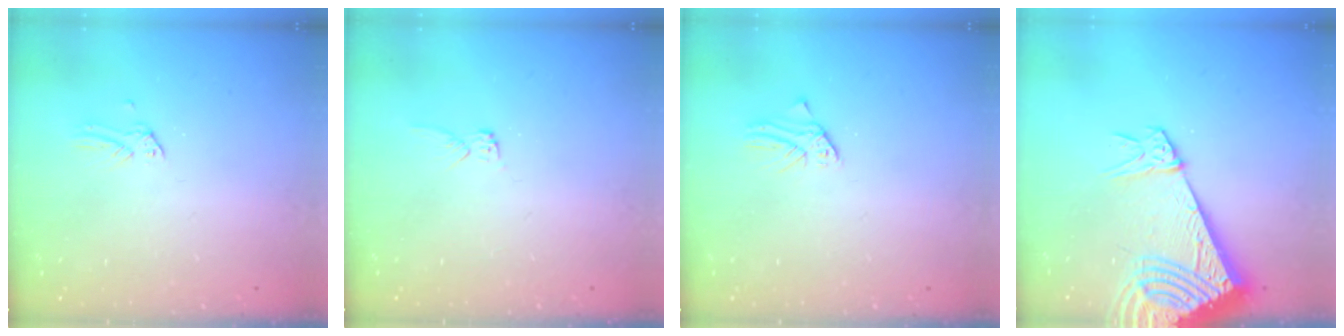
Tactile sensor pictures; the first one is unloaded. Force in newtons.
{"total": 2.6, "press": 2.6, "slide": 0.1}
{"total": 0.7, "press": 0.7, "slide": 0.1}
{"total": 16.8, "press": 16.6, "slide": 2.7}